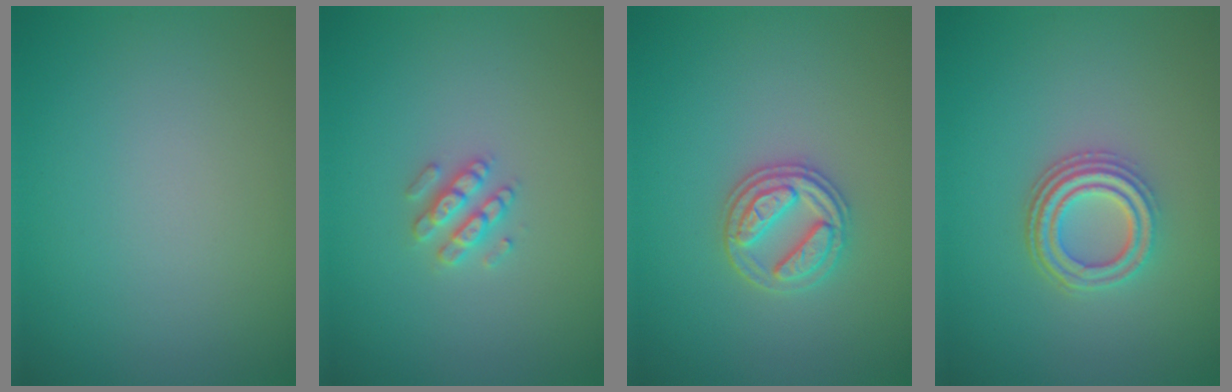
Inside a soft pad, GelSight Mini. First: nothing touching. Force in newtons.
{"total": 2.1, "press": 2.0, "slide": 0.5}
{"total": 3.0, "press": 2.8, "slide": 1.0}
{"total": 3.7, "press": 3.0, "slide": 2.2}